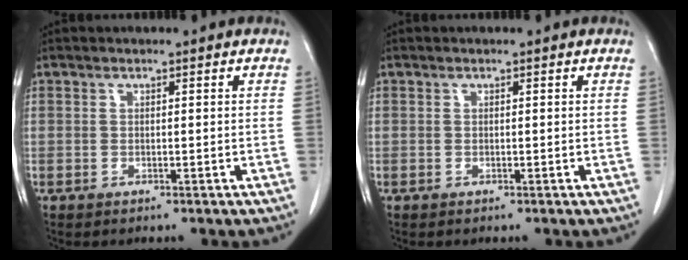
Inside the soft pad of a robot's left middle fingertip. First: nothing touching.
{"total": 0.0}